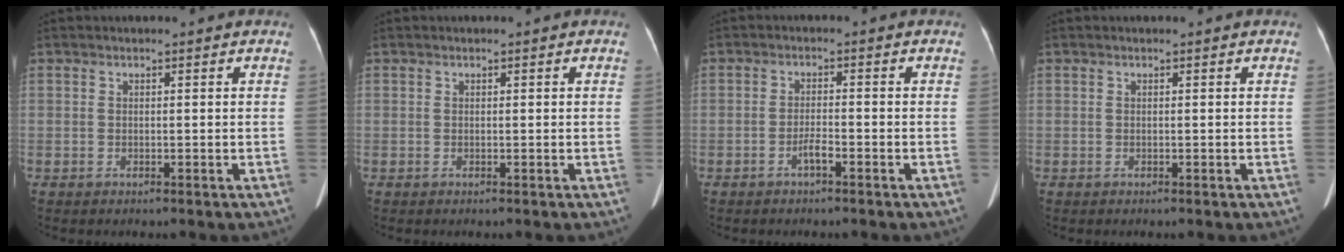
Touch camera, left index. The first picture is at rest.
{"total": 0.0}
{"total": 2.0, "force": [-1.3, 0.2, 1.5], "torque": [-0.027, 0.002, -0.025]}
{"total": 0.0}